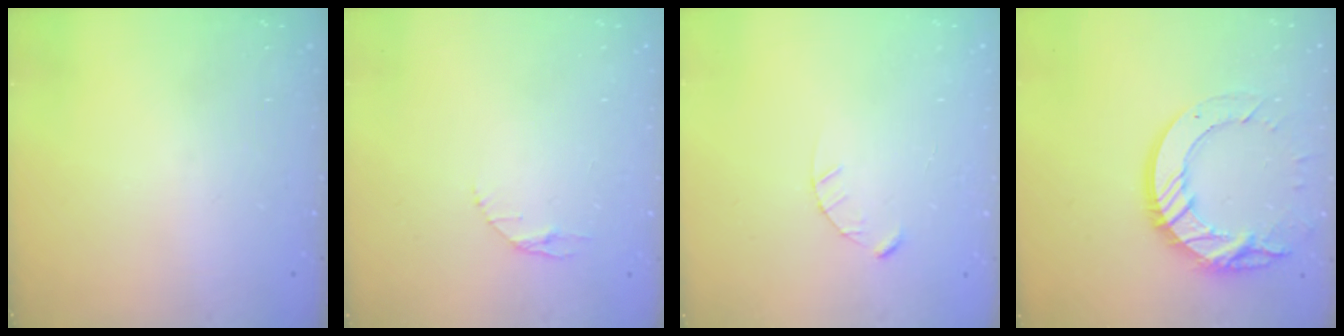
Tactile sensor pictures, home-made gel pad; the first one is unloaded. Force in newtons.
{"total": 2.9, "press": 2.9, "slide": 0.4}
{"total": 2.4, "press": 2.4, "slide": 0.3}
{"total": 15.9, "press": 15.8, "slide": 1.5}